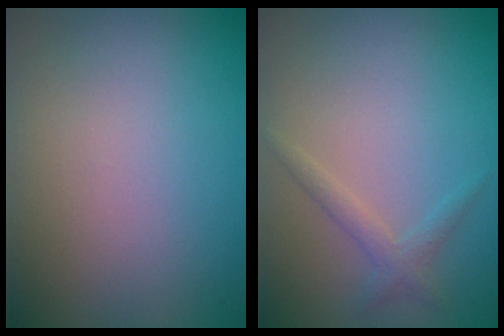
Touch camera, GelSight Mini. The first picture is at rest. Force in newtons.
{"total": 1.4, "press": 1.4, "slide": 0.1}